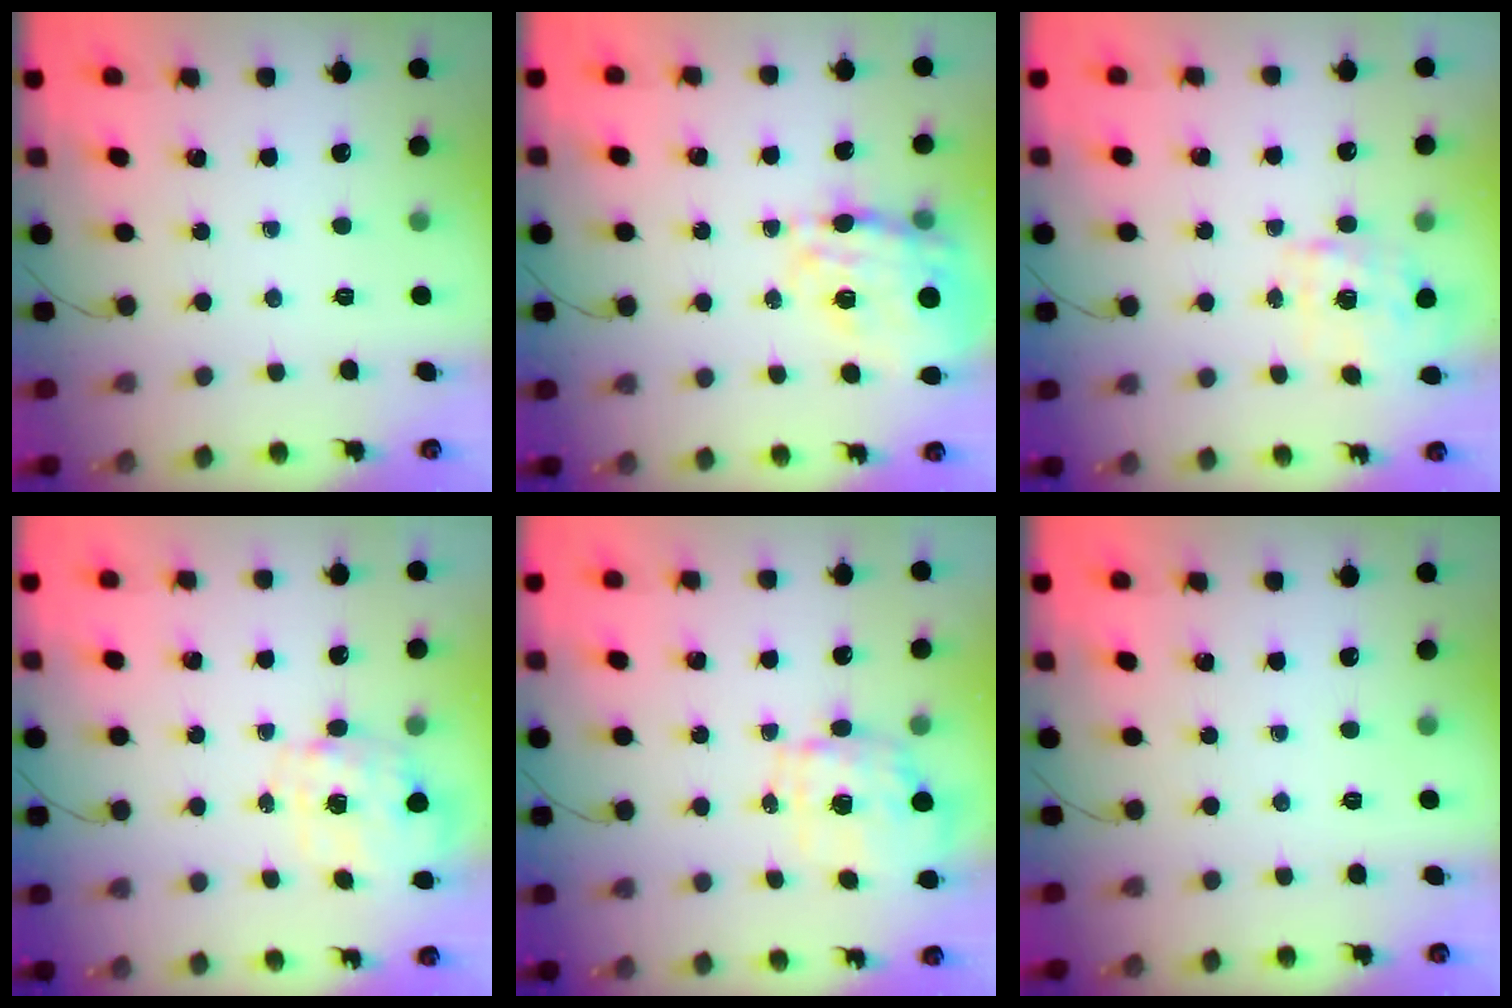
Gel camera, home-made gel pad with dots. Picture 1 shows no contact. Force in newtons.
{"total": 19.5, "press": 19.0, "slide": 4.4}
{"total": 9.8, "press": 9.8, "slide": 0.5}
{"total": 2.7, "press": 2.6, "slide": 0.9}
{"total": 8.1, "press": 7.9, "slide": 1.8}
{"total": 0.0}